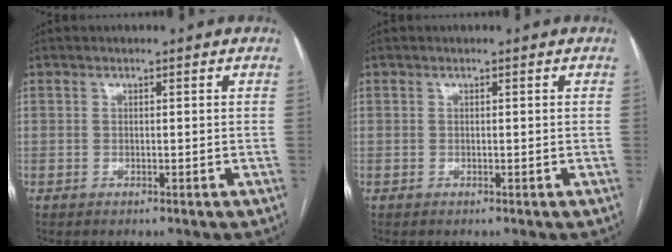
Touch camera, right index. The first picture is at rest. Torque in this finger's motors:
{"motor_torque": [-0.01, 0.01, 0.00, 0.00]}